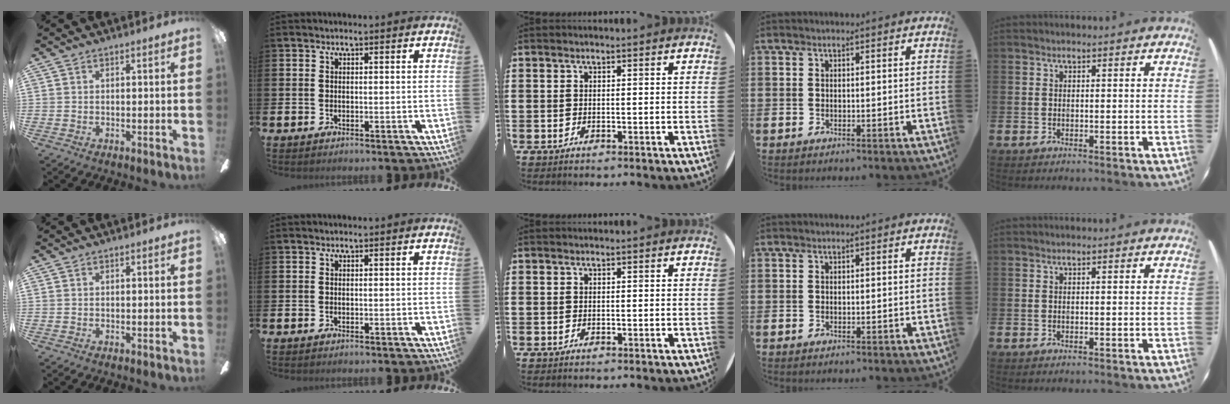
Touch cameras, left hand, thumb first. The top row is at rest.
{}